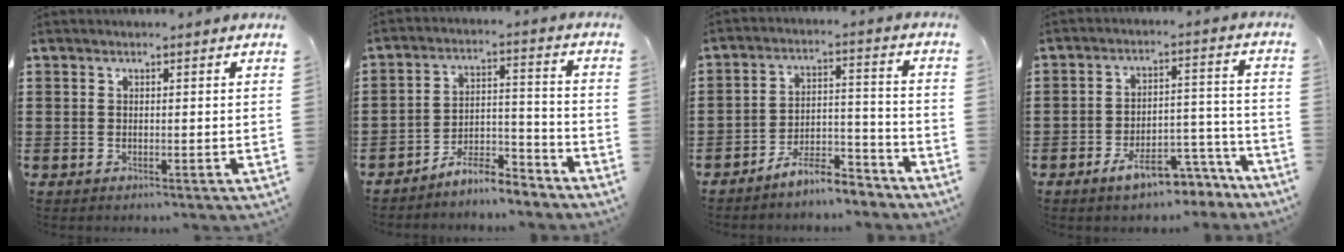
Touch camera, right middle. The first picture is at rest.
{"total": 6.8, "force": [-6.6, 0.7, 1.6], "torque": [-0.029, 0.012, -0.127]}
{"total": 7.4, "force": [-6.9, 1.2, 2.3], "torque": [-0.038, 0.016, -0.131]}
{"total": 7.6, "force": [-6.2, 2.0, 3.9], "torque": [-0.055, 0.017, -0.108]}